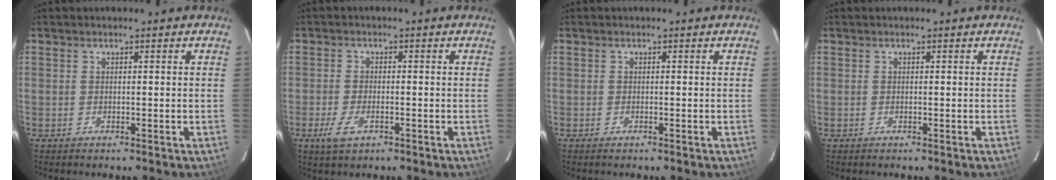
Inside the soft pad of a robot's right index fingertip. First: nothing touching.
{"total": 4.3, "force": [-2.2, 1.9, 3.2], "torque": [-0.078, -0.007, -0.041]}
{"total": 0.0}
{"total": 0.0}